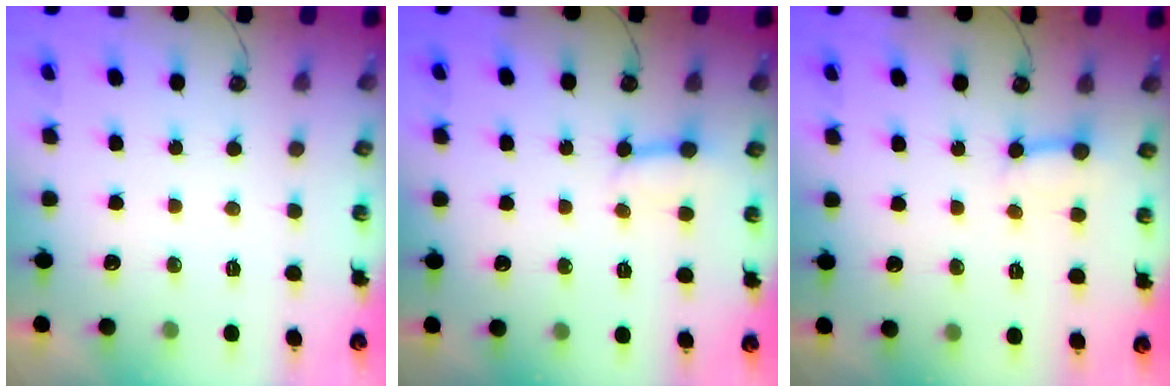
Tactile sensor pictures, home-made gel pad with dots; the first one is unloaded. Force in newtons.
{"total": 2.8, "press": 2.8, "slide": 0.3}
{"total": 4.2, "press": 4.2, "slide": 0.5}